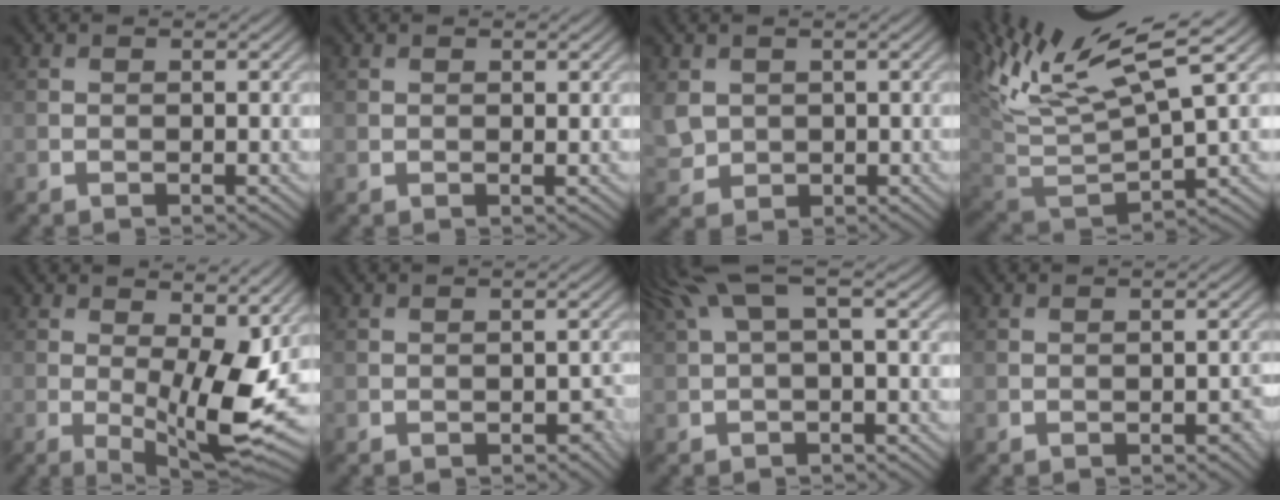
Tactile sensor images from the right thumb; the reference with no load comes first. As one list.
[{"total": 0.6, "force": [0.5, 0.1, 0.3], "torque": [-0.005, -0.002, 0.009]}, {"total": 3.4, "force": [0.9, 2.8, 1.7], "torque": [-0.059, -0.006, 0.022]}, {"total": 13.2, "force": [7.5, 3.6, 10.3], "torque": [-0.231, 0.017, 0.138]}, {"total": 9.5, "force": [0.4, 3.1, 9.0], "torque": [-0.143, -0.013, 0.008]}, {"total": 1.3, "force": [-0.7, 0.7, 0.9], "torque": [-0.014, -0.003, -0.011]}, {"total": 5.8, "force": [1.9, 1.6, 5.2], "torque": [-0.096, 0.021, 0.033]}, {"total": 1.1, "force": [-0.6, 0.3, 0.9], "torque": [-0.011, 0.001, -0.007]}]